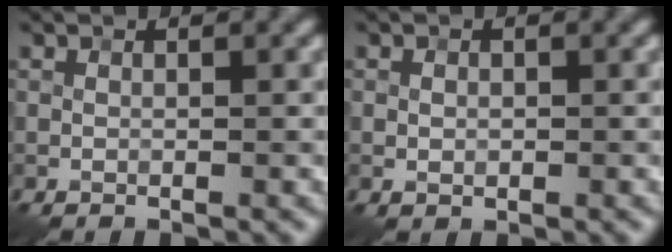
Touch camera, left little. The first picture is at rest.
{"total": 0.8, "force": [-0.1, 0.6, 0.4], "torque": [-0.007, 0.000, -0.002]}